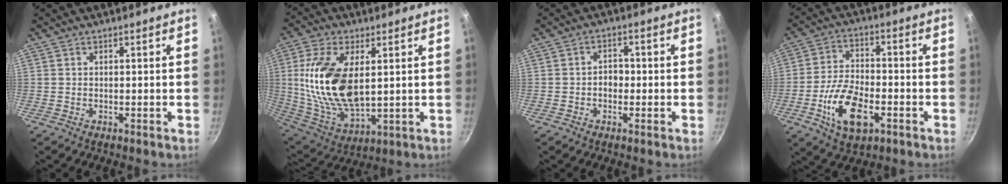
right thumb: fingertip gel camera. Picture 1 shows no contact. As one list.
[{"total": 18.8, "force": [3.0, 9.7, 15.8], "torque": [-0.307, -0.017, 0.066]}, {"total": 3.3, "force": [-0.5, 2.5, 2.1], "torque": [-0.008, 0.013, -0.011]}, {"total": 13.1, "force": [-4.6, 6.9, 10.2], "torque": [-0.182, 0.021, -0.085]}]